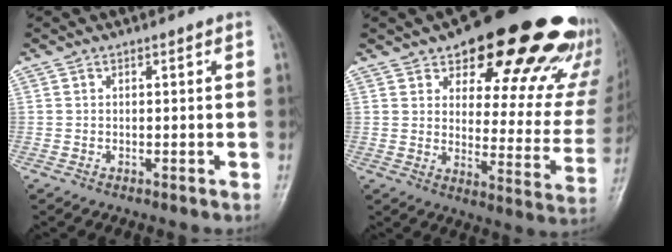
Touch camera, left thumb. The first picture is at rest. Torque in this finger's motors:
{"motor_torque": [0.77, 0.75, 1.49, -1.27, 0.14]}